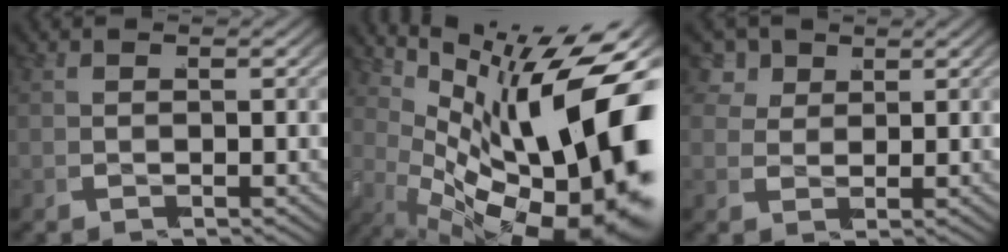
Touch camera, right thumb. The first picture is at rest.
{"total": 17.8, "force": [-1.9, 9.8, 14.7], "torque": [-0.255, -0.060, 0.000]}
{"total": 1.7, "force": [1.2, 1.3, 0.1], "torque": [-0.013, -0.004, 0.022]}